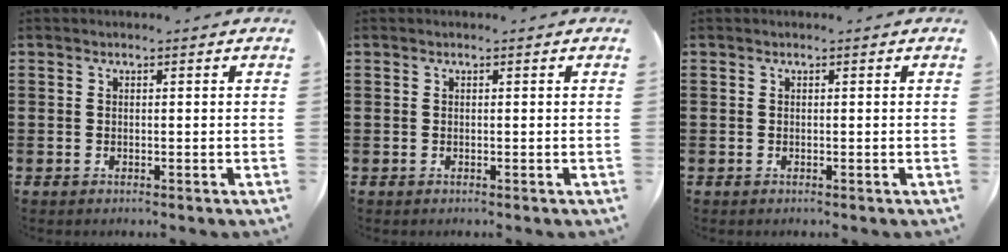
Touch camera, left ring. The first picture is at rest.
{"total": 0.0}
{"total": 0.0}